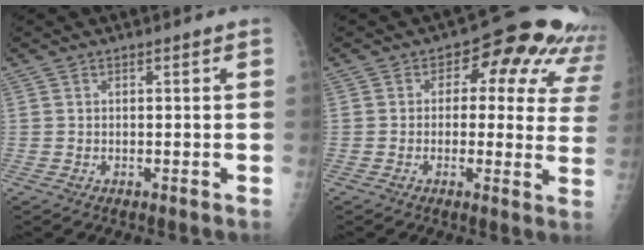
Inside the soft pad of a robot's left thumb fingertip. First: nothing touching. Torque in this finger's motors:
{"motor_torque": [0.09, 0.26, -0.01, -0.24, 0.09]}